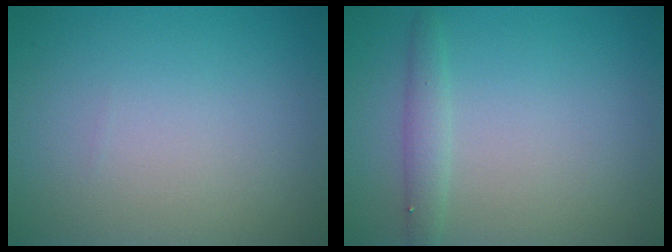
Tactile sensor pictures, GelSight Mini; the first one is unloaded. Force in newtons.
{"total": 1.6, "press": 1.6, "slide": 0.0}